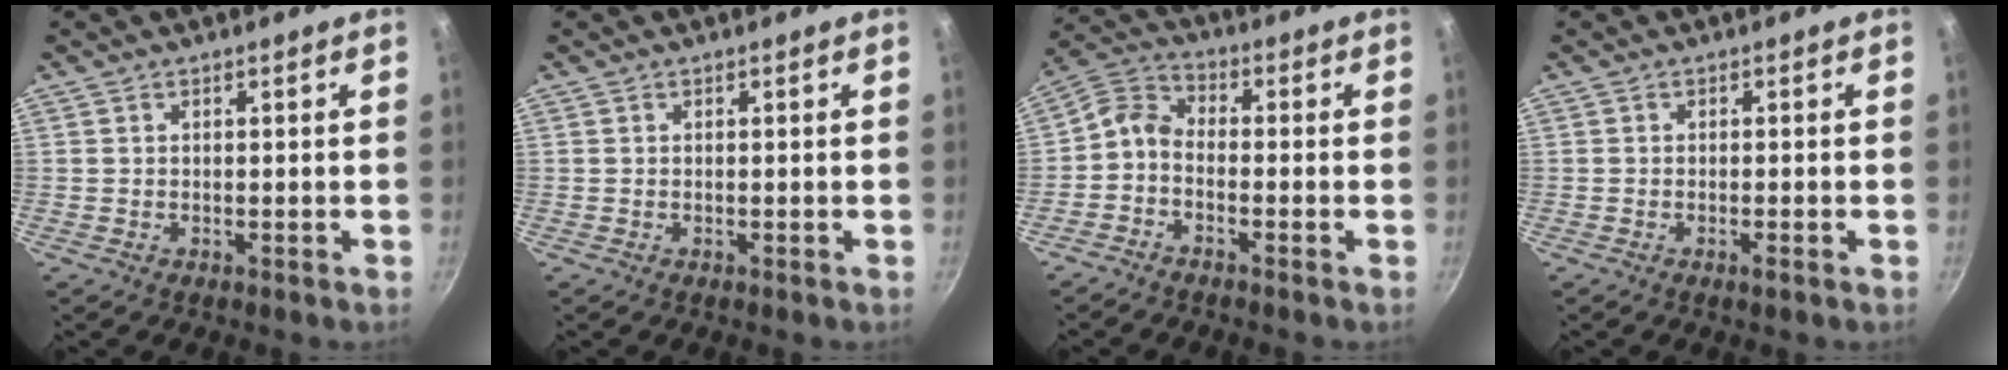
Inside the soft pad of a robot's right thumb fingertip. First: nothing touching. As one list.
[{"total": 0.0}, {"total": 5.1, "force": [-2.2, 3.2, 3.3], "torque": [-0.080, 0.040, -0.059]}, {"total": 1.2, "force": [-0.7, 0.1, 1.0], "torque": [-0.028, 0.003, -0.012]}]